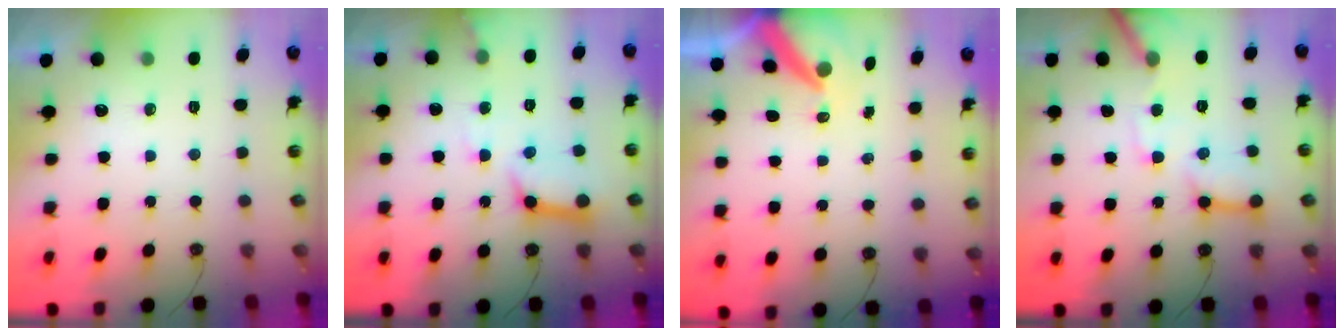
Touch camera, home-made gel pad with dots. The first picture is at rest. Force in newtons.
{"total": 13.5, "press": 13.4, "slide": 1.7}
{"total": 8.1, "press": 8.0, "slide": 1.1}
{"total": 13.4, "press": 13.3, "slide": 1.5}